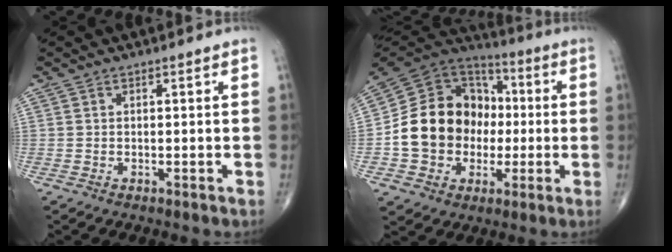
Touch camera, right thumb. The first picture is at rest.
{"total": 18.6, "force": [-1.7, 15.6, 10.0], "torque": [-0.136, 0.038, -0.030]}